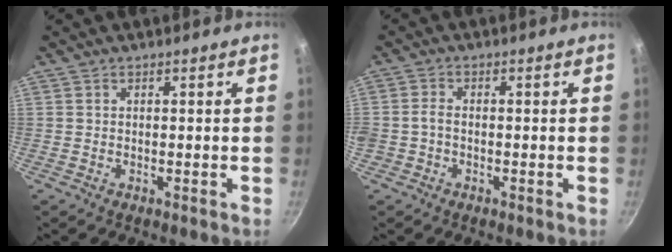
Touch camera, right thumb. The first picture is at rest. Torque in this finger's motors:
{"motor_torque": [-0.24, 0.48, 0.61, -0.60, 0.15]}